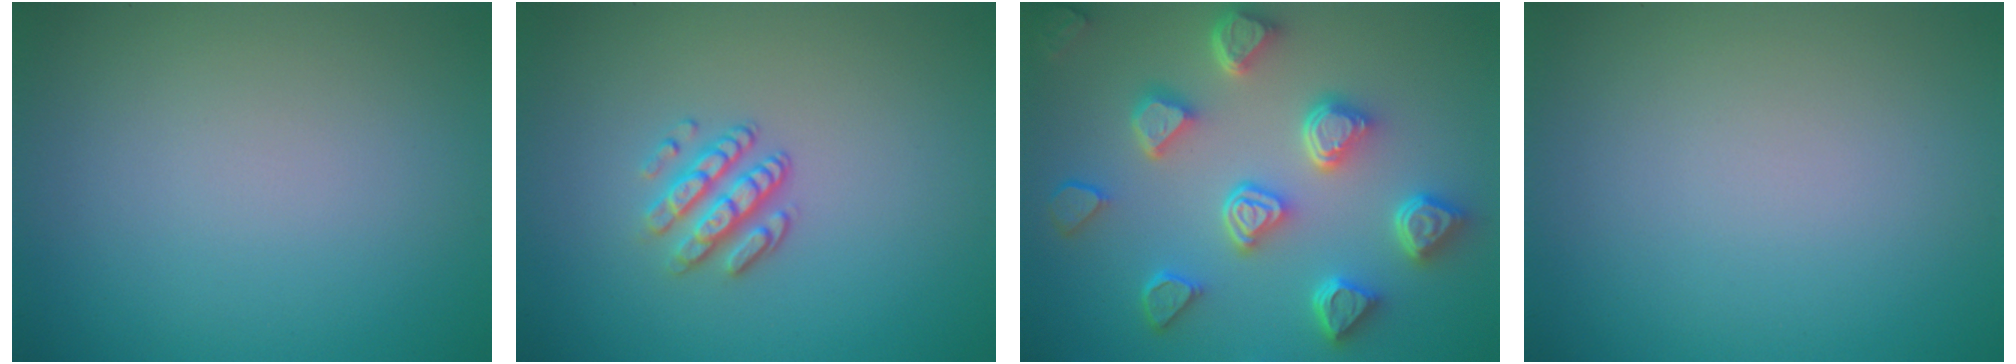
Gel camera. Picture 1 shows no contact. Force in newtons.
{"total": 2.9, "press": 2.3, "slide": 1.8}
{"total": 6.9, "press": 5.6, "slide": 4.0}
{"total": 0.0}